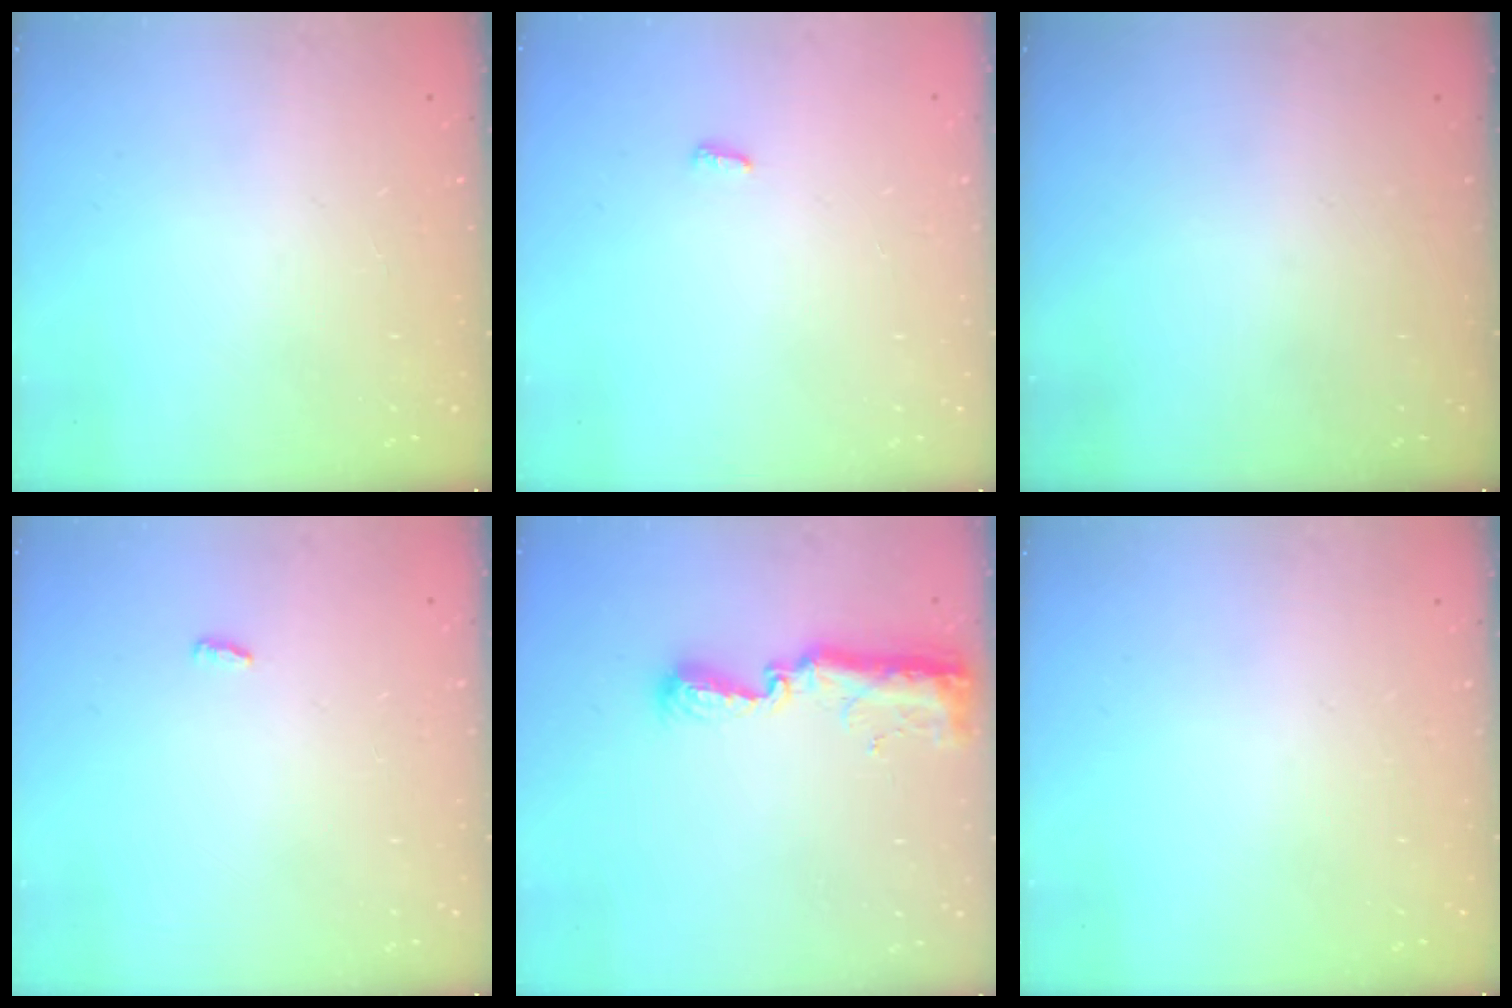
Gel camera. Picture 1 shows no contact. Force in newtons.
{"total": 2.8, "press": 2.8, "slide": 0.5}
{"total": 0.0}
{"total": 2.9, "press": 2.6, "slide": 1.3}
{"total": 9.4, "press": 9.4, "slide": 0.8}
{"total": 0.0}